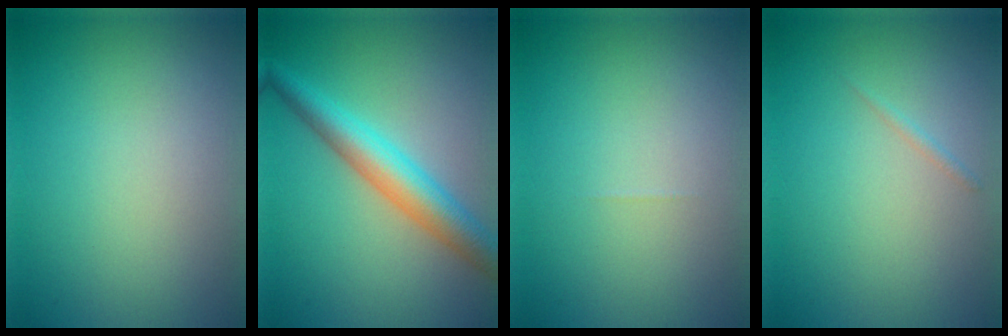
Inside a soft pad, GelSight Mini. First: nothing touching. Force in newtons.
{"total": 5.3, "press": 5.3, "slide": 0.1}
{"total": 0.0}
{"total": 0.5, "press": 0.5, "slide": 0.0}